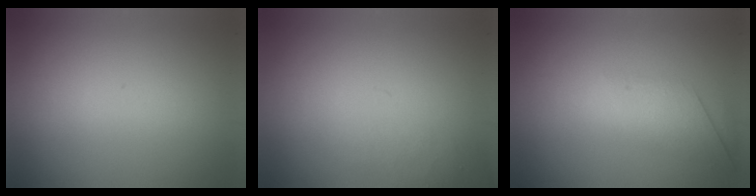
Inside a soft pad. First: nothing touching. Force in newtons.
{"total": 1.4}
{"total": 2.6}